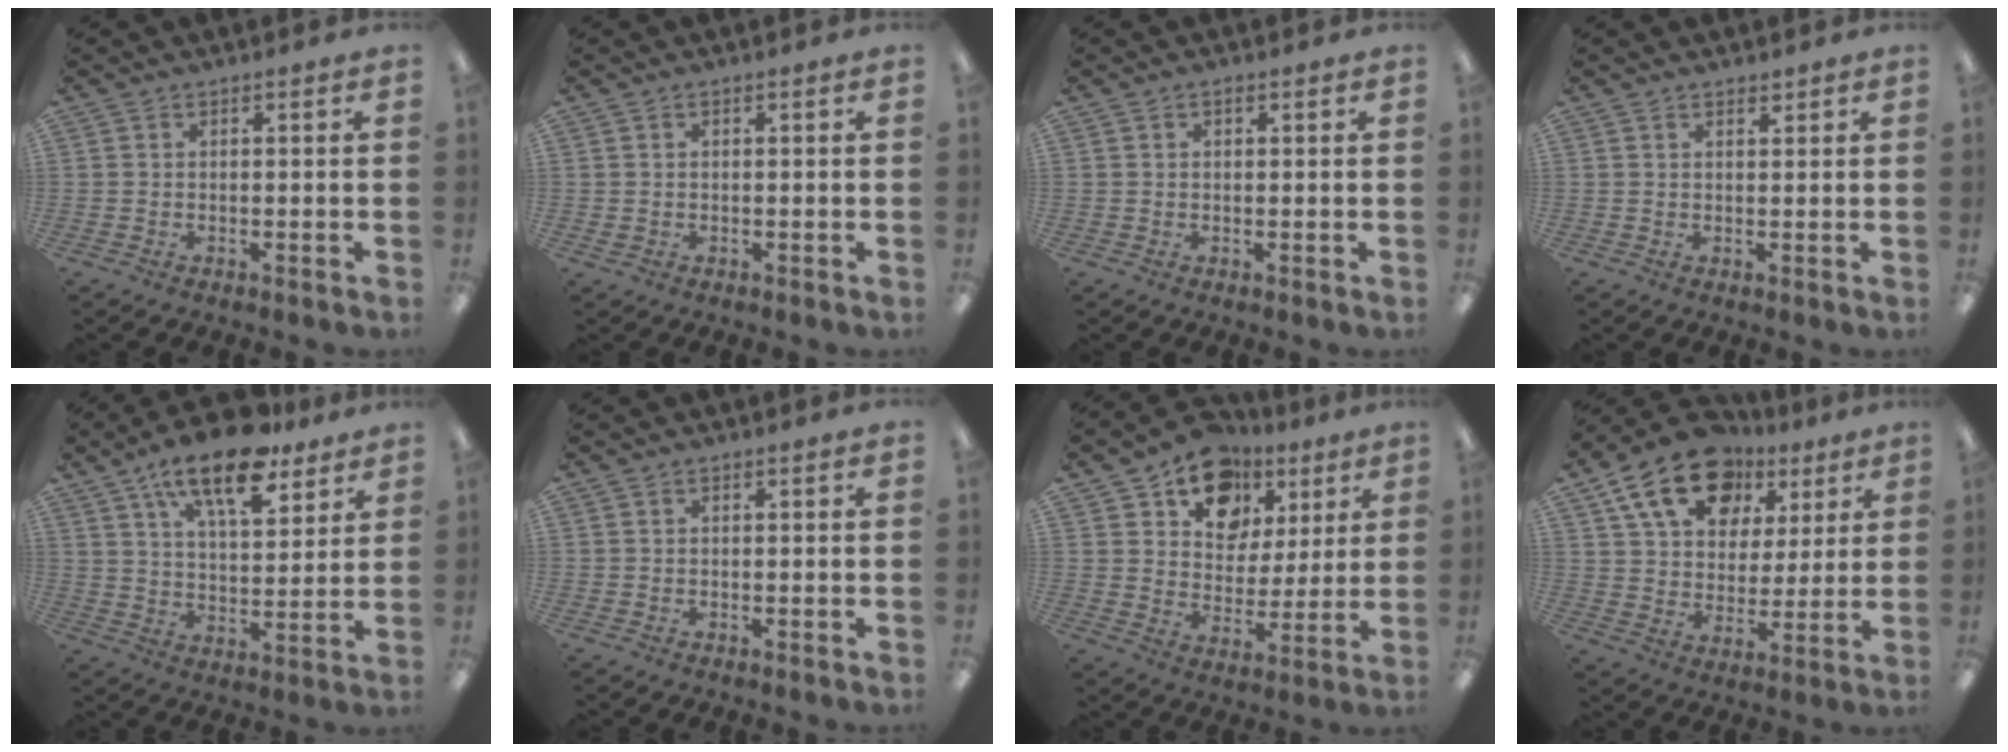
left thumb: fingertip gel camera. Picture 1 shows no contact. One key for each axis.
{"total": 0.5, "fx": 0.2, "fy": 0.4, "fz": 0.2, "tx": -0.004, "ty": 0.005, "tz": 0.003}
{"total": 0.7, "fx": 0.4, "fy": 0.4, "fz": 0.4, "tx": -0.008, "ty": 0.004, "tz": 0.007}
{"total": 1.3, "fx": 1.2, "fy": 0.4, "fz": 0.3, "tx": -0.007, "ty": -0.001, "tz": 0.023}
{"total": 16.6, "fx": 11.6, "fy": 6.7, "fz": 9.9, "tx": -0.154, "ty": -0.056, "tz": 0.193}
{"total": 0.0}
{"total": 13.7, "fx": 8.6, "fy": 9.9, "fz": 4.1, "tx": -0.062, "ty": -0.051, "tz": 0.162}
{"total": 17.5, "fx": 9.9, "fy": 11.9, "fz": 8.2, "tx": -0.133, "ty": -0.045, "tz": 0.183}